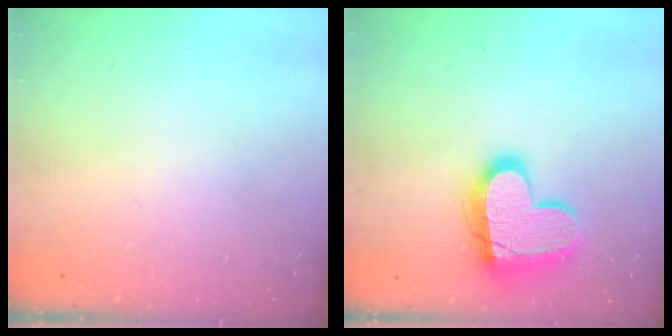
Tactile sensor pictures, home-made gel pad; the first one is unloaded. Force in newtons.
{"total": 17.6, "press": 17.6, "slide": 1.2}